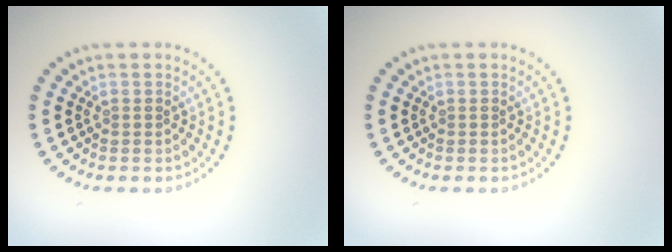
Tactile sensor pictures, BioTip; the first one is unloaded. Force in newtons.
{"total": 0.0}